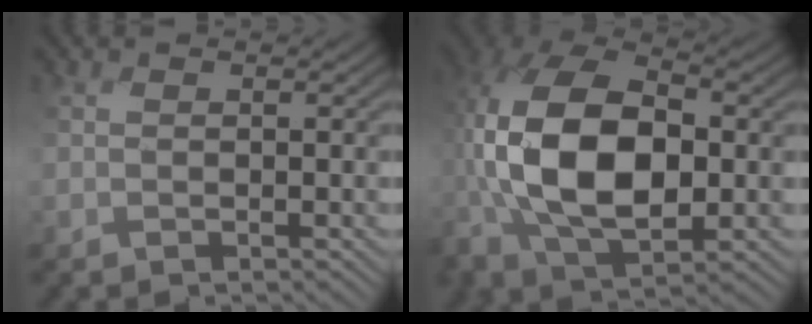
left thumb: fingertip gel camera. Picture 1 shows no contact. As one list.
[{"total": 15.4, "force": [-1.3, 9.0, 12.4], "torque": [-0.277, 0.005, -0.034]}]